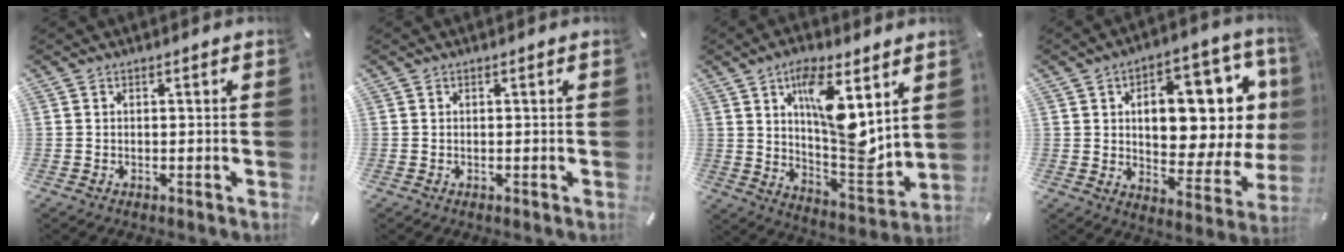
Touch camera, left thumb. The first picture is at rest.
{"total": 0.0}
{"total": 14.4, "force": [6.3, 5.4, 11.8], "torque": [-0.179, -0.047, 0.104]}
{"total": 19.3, "force": [5.4, 10.5, 15.2], "torque": [-0.191, -0.043, 0.087]}